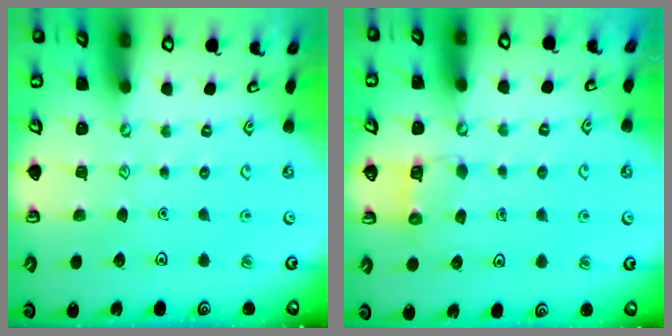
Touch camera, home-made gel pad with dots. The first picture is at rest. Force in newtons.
{"total": 4.5, "press": 4.5, "slide": 0.4}